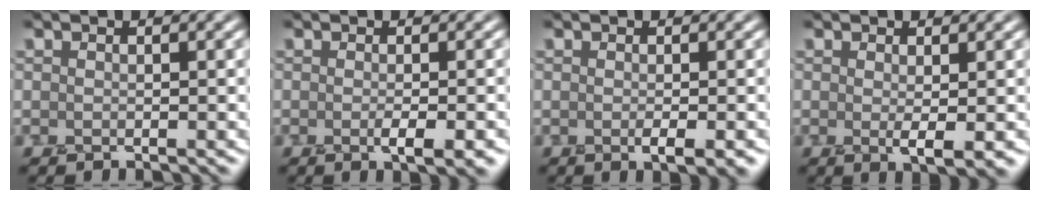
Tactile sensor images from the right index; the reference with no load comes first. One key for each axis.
{"total": 2.8, "fx": -0.7, "fy": 0.7, "fz": 2.6, "tx": -0.032, "ty": -0.001, "tz": -0.013}
{"total": 2.0, "fx": -0.6, "fy": 0.4, "fz": 1.9, "tx": -0.026, "ty": -0.004, "tz": -0.009}
{"total": 2.2, "fx": 0.0, "fy": 0.4, "fz": 2.2, "tx": -0.032, "ty": -0.007, "tz": 0.003}